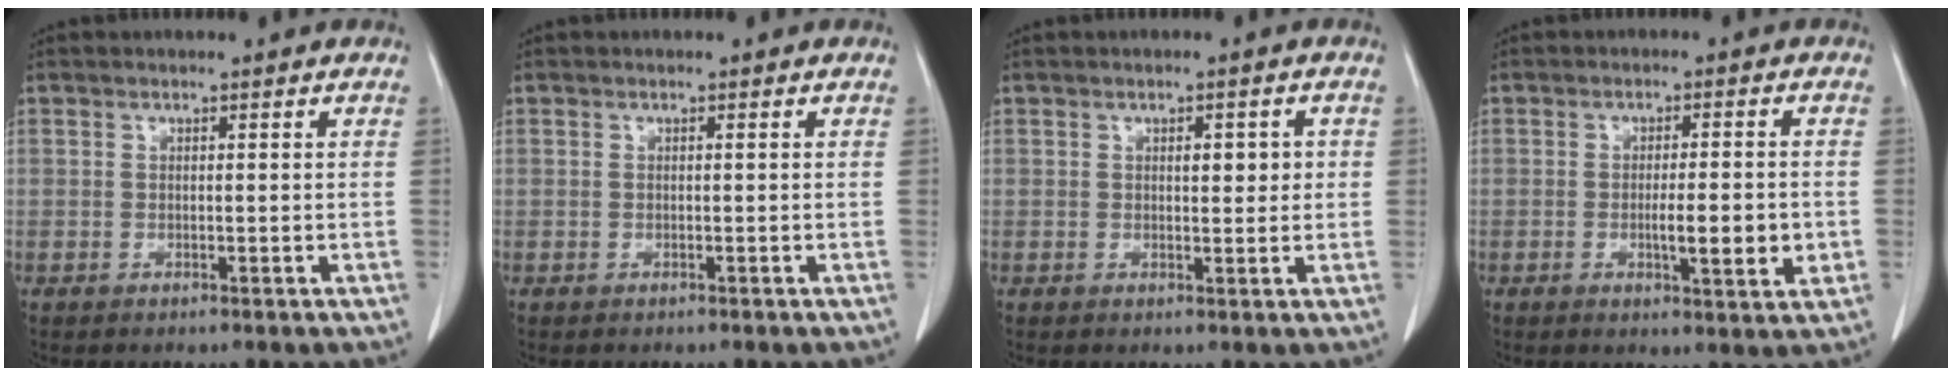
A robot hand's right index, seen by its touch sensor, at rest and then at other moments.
{"total": 0.0}
{"total": 2.8, "force": [0.6, 1.1, 2.5], "torque": [-0.033, 0.001, 0.009]}
{"total": 6.3, "force": [-1.2, 0.9, 6.2], "torque": [-0.093, -0.008, -0.016]}